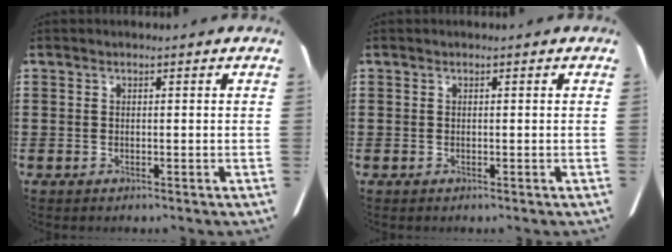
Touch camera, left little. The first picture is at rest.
{"total": 0.0}